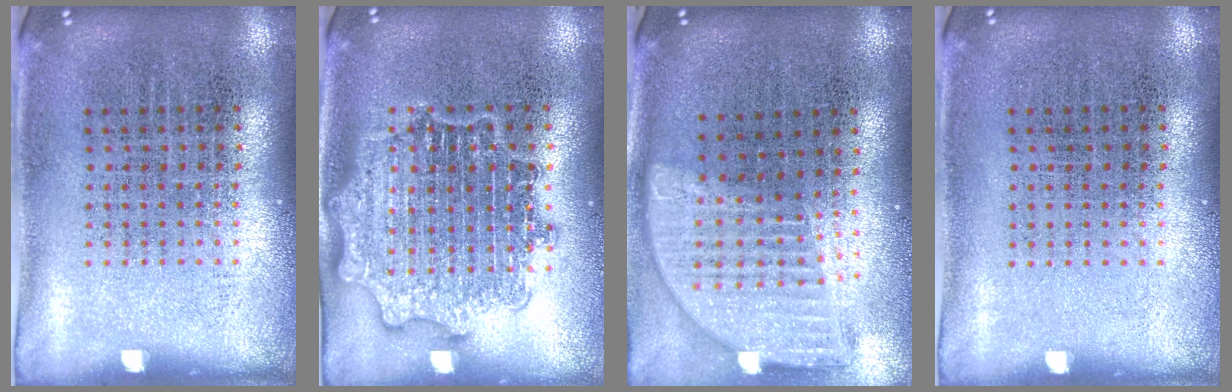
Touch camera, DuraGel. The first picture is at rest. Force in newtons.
{"total": 2.8, "press": 2.8, "slide": 0.4}
{"total": 1.9, "press": 1.5, "slide": 1.2}
{"total": 0.0}